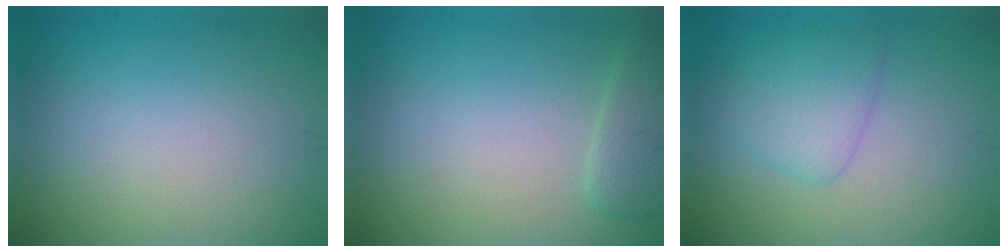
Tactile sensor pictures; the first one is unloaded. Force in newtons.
{"total": 2.1, "press": 2.1, "slide": 0.2}
{"total": 3.0, "press": 3.0, "slide": 0.2}